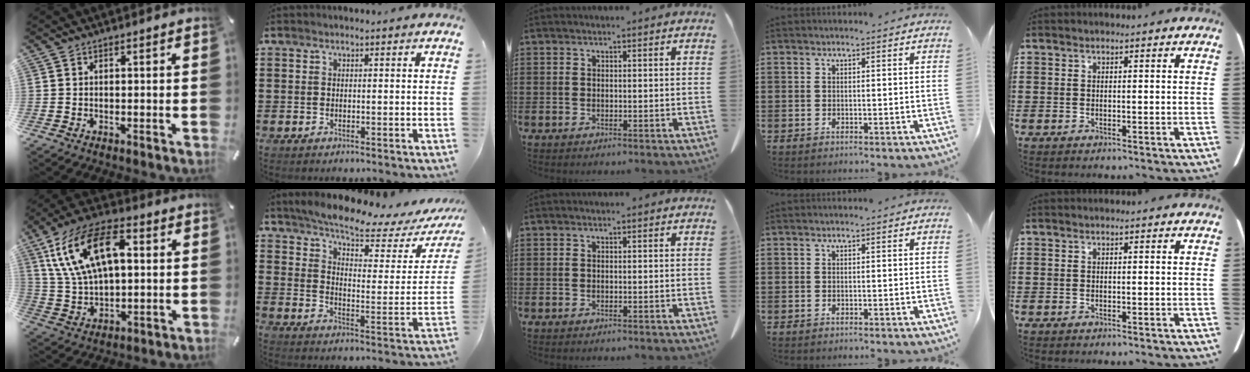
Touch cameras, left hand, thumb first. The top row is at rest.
{"thumb": {"total": 17.2, "force": [5.8, 10.0, 12.8], "torque": [-0.281, 0.001, 0.100]}, "index": {"total": 6.5, "force": [5.6, 0.2, 3.3], "torque": [-0.077, -0.044, 0.089]}}